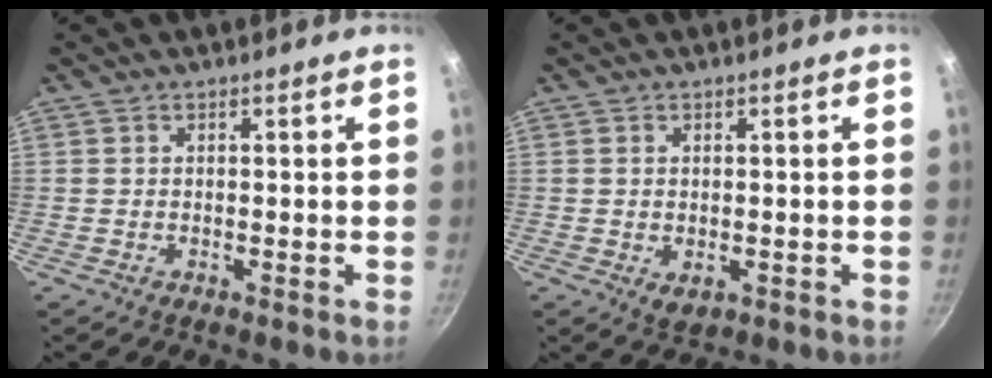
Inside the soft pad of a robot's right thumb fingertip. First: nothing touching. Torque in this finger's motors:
{"motor_torque": [-0.08, 0.16, 0.20, 0.49, 0.01]}